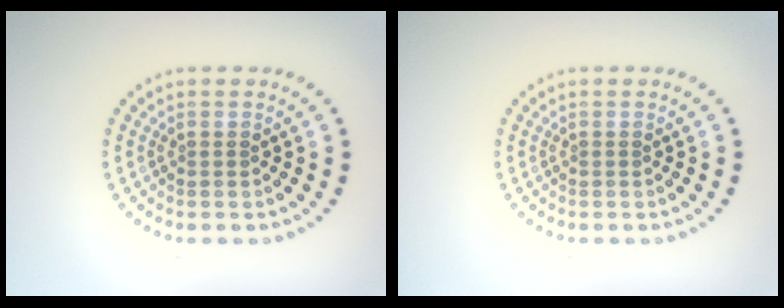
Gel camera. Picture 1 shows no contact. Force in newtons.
{"total": 0.0}